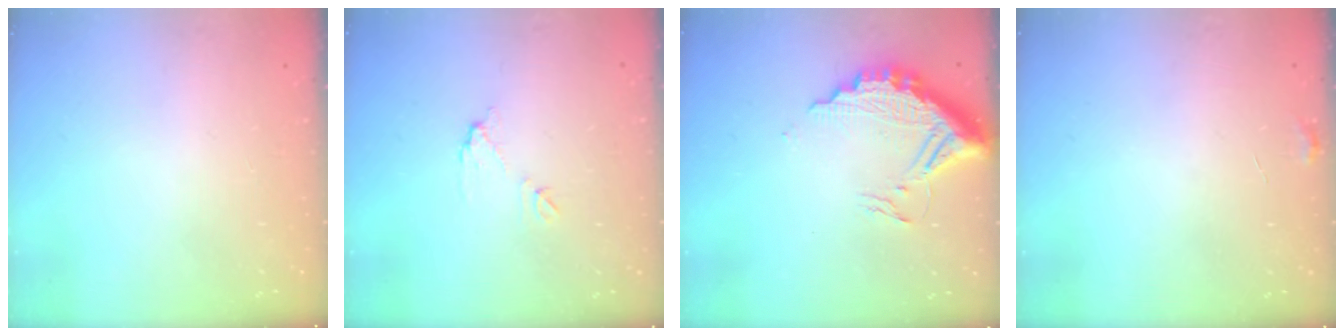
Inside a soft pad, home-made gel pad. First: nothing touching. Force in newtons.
{"total": 6.2, "press": 6.2, "slide": 0.2}
{"total": 11.4, "press": 11.4, "slide": 0.9}
{"total": 5.7, "press": 5.7, "slide": 0.3}